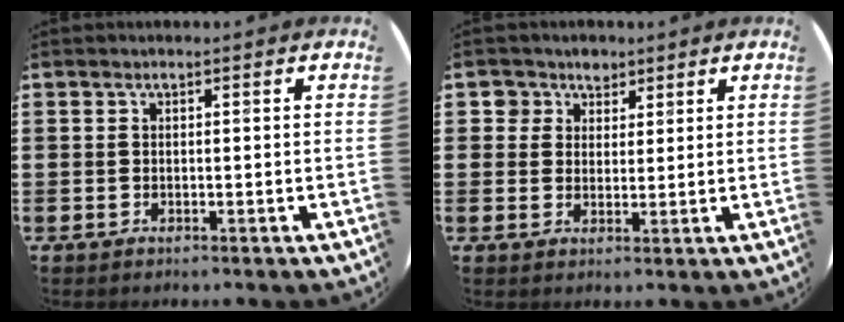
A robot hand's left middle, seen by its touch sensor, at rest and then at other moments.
{"total": 3.3, "force": [2.2, 2.5, -0.1], "torque": [-0.002, 0.010, 0.040]}